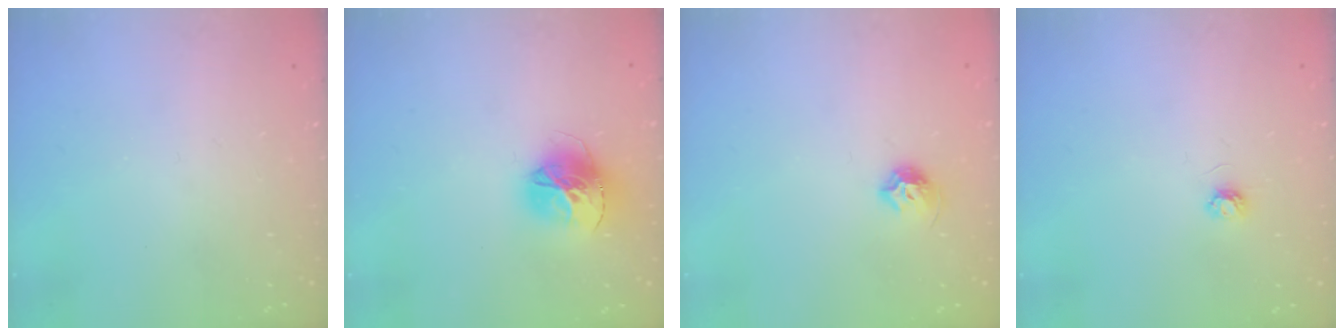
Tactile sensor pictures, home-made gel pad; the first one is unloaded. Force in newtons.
{"total": 15.1, "press": 15.0, "slide": 1.5}
{"total": 7.0, "press": 6.9, "slide": 0.8}
{"total": 3.5, "press": 3.5, "slide": 0.4}